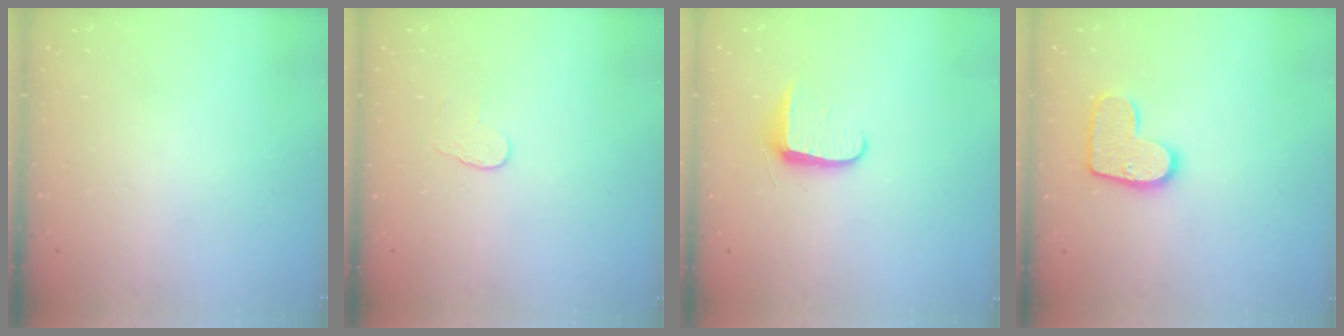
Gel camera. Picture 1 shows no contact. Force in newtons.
{"total": 3.1, "press": 3.1, "slide": 0.3}
{"total": 7.1, "press": 7.0, "slide": 0.9}
{"total": 12.5, "press": 12.5, "slide": 0.7}